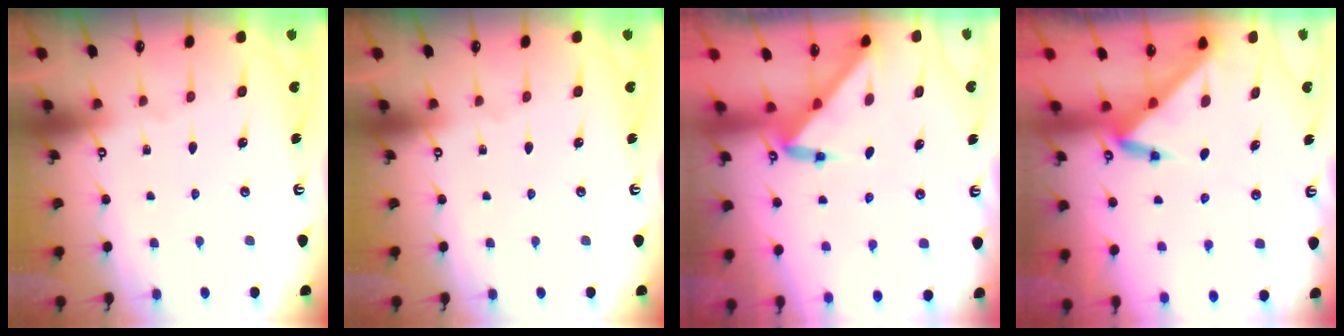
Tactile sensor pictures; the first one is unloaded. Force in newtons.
{"total": 0.0}
{"total": 3.2, "press": 3.2, "slide": 0.2}
{"total": 3.2, "press": 3.2, "slide": 0.1}